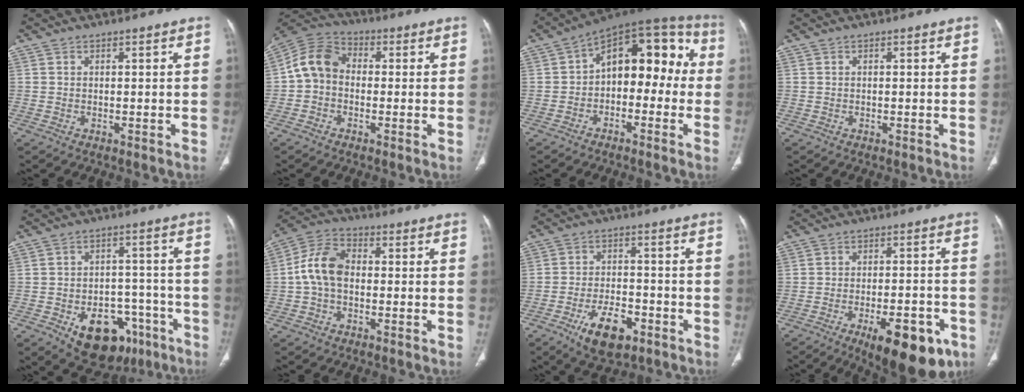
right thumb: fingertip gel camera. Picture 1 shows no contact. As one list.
[{"total": 8.8, "force": [-0.5, 6.9, 5.4], "torque": [-0.092, 0.028, -0.025]}, {"total": 15.5, "force": [0.4, 9.4, 12.4], "torque": [-0.116, 0.056, -0.013]}, {"total": 0.0}, {"total": 15.9, "force": [-8.0, 10.3, 9.1], "torque": [-0.087, 0.048, -0.104]}, {"total": 9.1, "force": [-0.5, 6.1, 6.7], "torque": [-0.125, 0.028, -0.020]}, {"total": 10.0, "force": [-5.2, 5.1, 6.9], "torque": [-0.107, 0.023, -0.083]}, {"total": 15.8, "force": [-8.2, 6.3, 12.0], "torque": [-0.127, 0.035, -0.105]}]